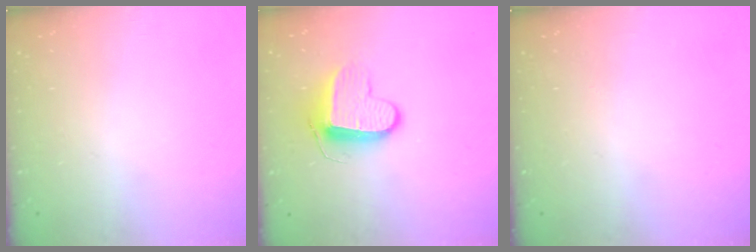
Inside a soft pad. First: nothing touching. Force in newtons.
{"total": 9.9, "press": 9.9, "slide": 0.1}
{"total": 0.0}